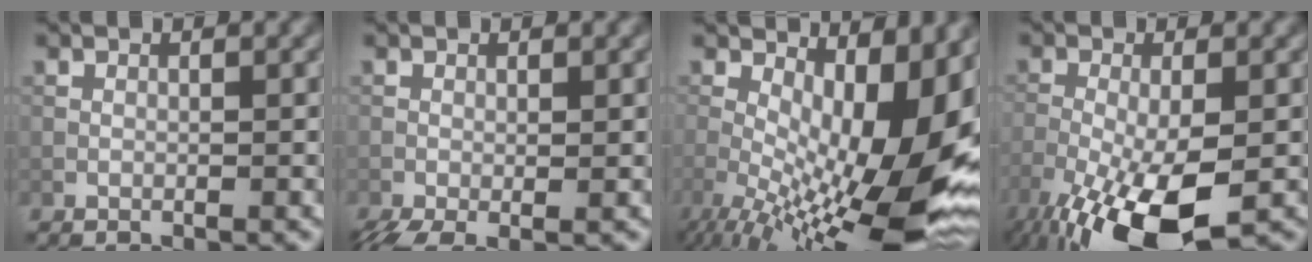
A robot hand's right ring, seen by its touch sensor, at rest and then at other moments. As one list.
[{"total": 2.5, "force": [-1.1, 0.7, 2.1], "torque": [-0.048, -0.007, -0.024]}, {"total": 16.2, "force": [-2.0, 5.7, 15.0], "torque": [-0.219, -0.005, -0.028]}, {"total": 10.7, "force": [-5.6, 3.6, 8.3], "torque": [-0.181, -0.030, -0.097]}]